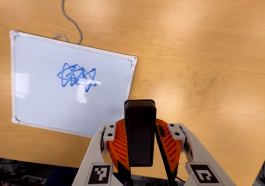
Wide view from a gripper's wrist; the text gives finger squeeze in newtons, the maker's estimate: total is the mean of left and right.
{"total": 6.8, "left": 5.8, "right": 7.8}